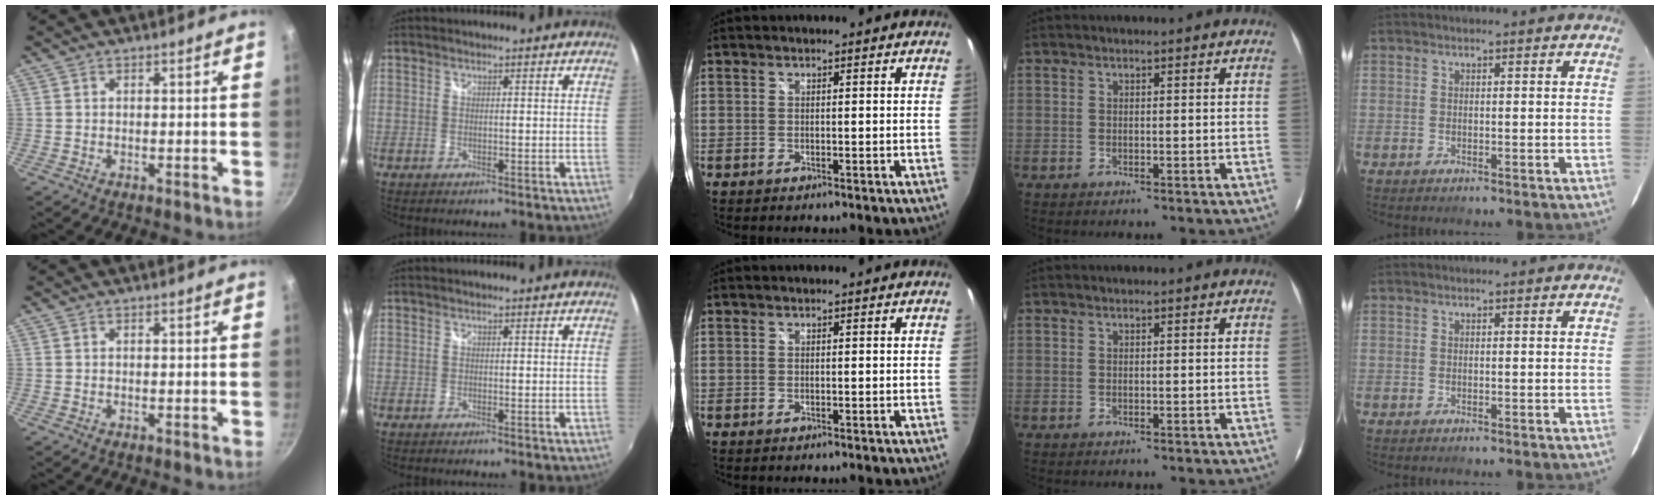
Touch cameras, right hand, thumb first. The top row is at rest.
{}